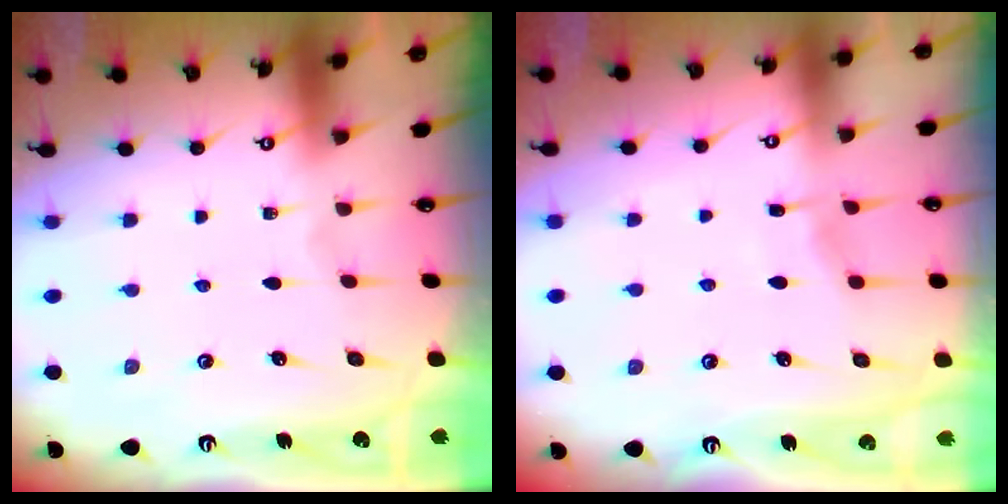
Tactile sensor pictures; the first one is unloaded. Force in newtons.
{"total": 4.0, "press": 3.9, "slide": 0.5}